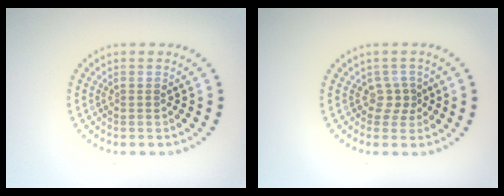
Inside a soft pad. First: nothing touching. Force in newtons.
{"total": 1.5, "press": 1.0, "slide": 1.1}